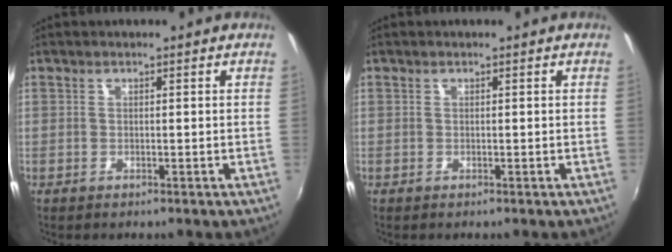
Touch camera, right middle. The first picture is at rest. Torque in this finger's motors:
{"motor_torque": [0.00, 0.00, 0.00, 0.00]}